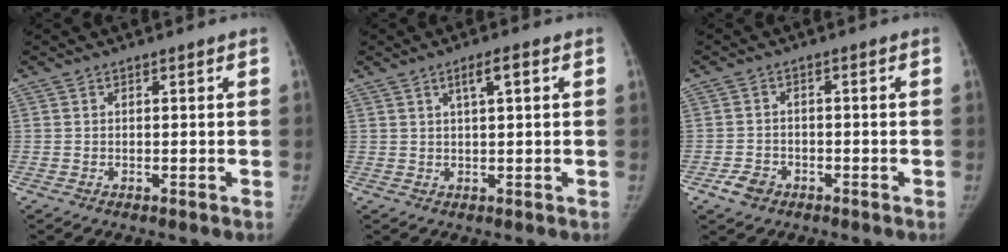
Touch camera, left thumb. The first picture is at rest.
{"total": 3.2, "force": [1.3, 0.6, 2.9], "torque": [-0.051, 0.002, 0.022]}
{"total": 3.6, "force": [-2.2, 2.6, 1.3], "torque": [-0.021, 0.016, -0.035]}